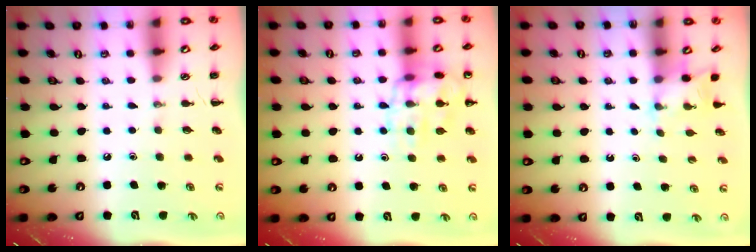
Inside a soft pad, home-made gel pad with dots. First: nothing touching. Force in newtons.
{"total": 13.3, "press": 13.3, "slide": 1.1}
{"total": 2.6, "press": 2.5, "slide": 0.9}